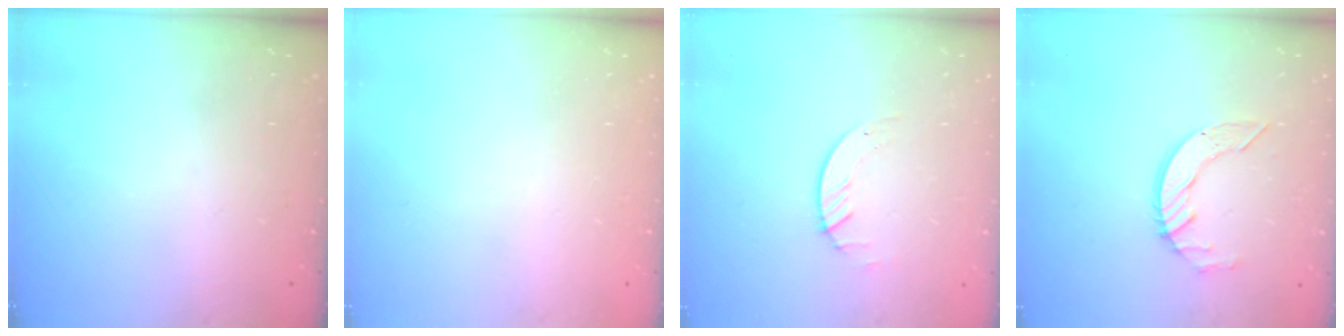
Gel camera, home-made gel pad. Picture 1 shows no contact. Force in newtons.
{"total": 0.0}
{"total": 1.2, "press": 1.1, "slide": 0.2}
{"total": 6.8, "press": 6.8, "slide": 0.3}